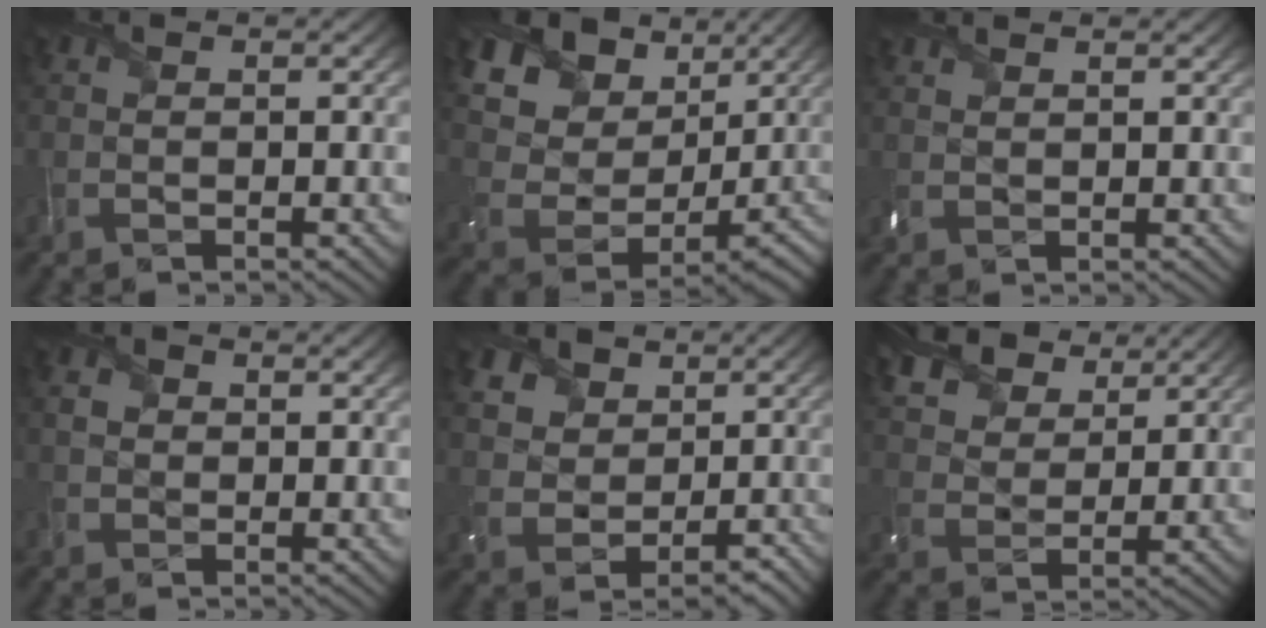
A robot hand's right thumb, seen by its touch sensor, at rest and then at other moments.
{"total": 15.3, "force": [7.9, 10.9, 7.3], "torque": [-0.198, 0.026, 0.159]}
{"total": 1.3, "force": [1.2, 0.0, 0.5], "torque": [-0.020, 0.003, 0.030]}
{"total": 1.7, "force": [0.4, 1.5, 0.7], "torque": [-0.024, -0.003, 0.006]}
{"total": 6.8, "force": [2.3, 5.5, 3.2], "torque": [-0.092, 0.009, 0.039]}
{"total": 10.6, "force": [7.5, 5.4, 5.3], "torque": [-0.161, 0.021, 0.132]}